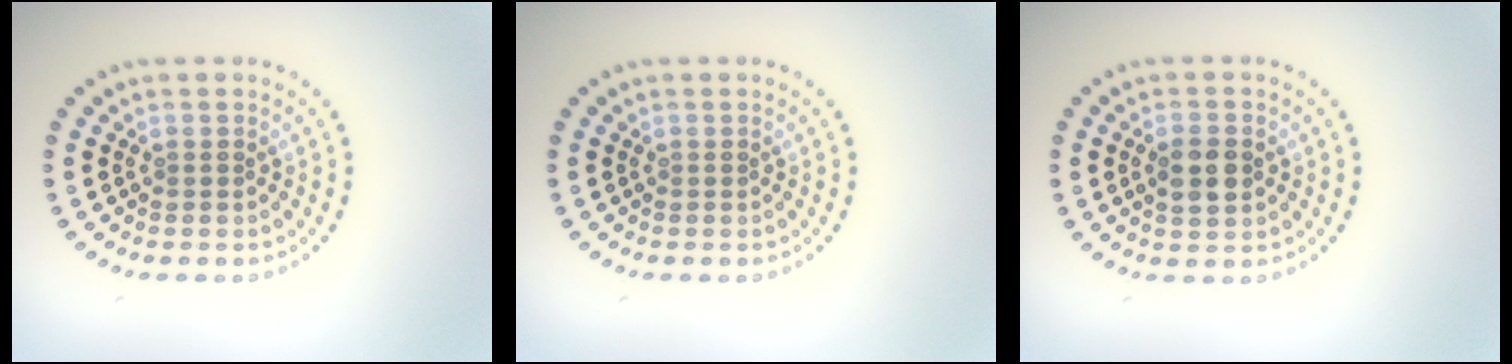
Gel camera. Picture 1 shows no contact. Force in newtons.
{"total": 0.0}
{"total": 2.6, "press": 2.6, "slide": 0.2}